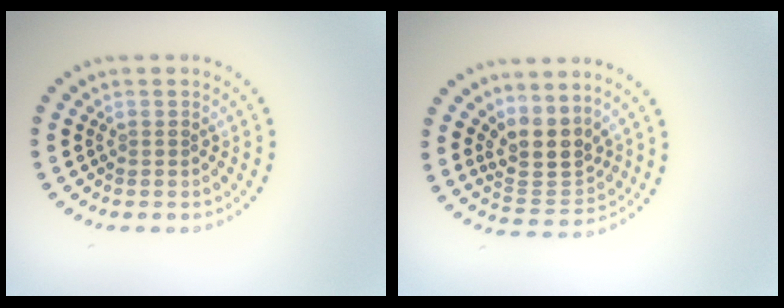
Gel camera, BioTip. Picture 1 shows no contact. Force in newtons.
{"total": 3.8, "press": 3.2, "slide": 2.1}